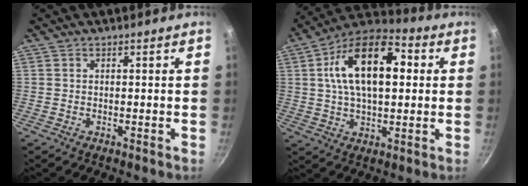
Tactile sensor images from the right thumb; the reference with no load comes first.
{"total": 18.4, "force": [3.6, 9.6, 15.3], "torque": [-0.242, 0.021, 0.052]}